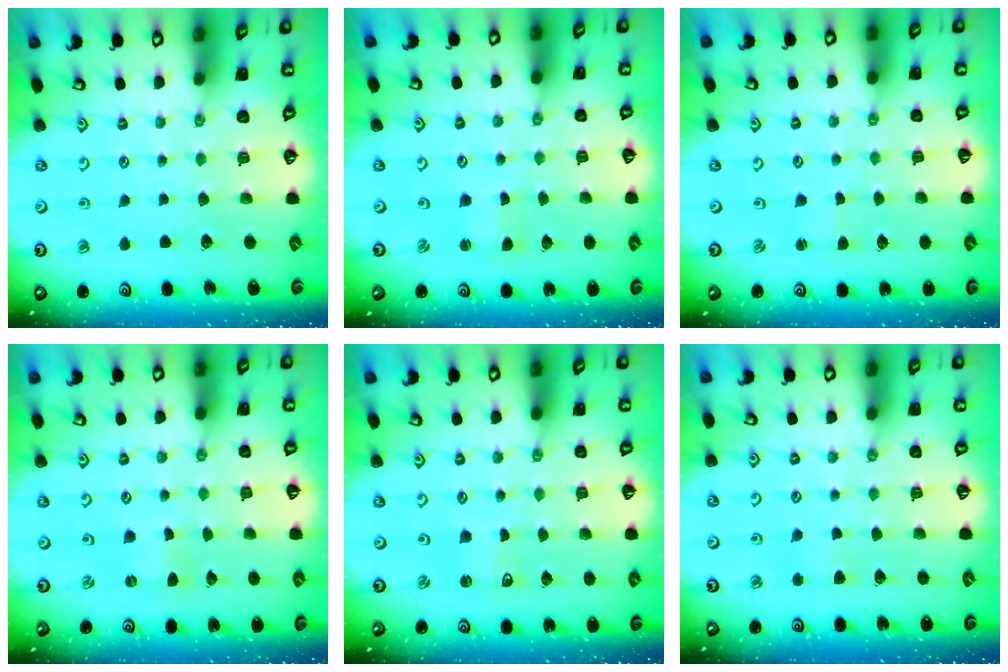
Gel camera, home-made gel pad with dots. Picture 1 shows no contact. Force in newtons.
{"total": 1.1, "press": 1.1, "slide": 0.2}
{"total": 0.8, "press": 0.8, "slide": 0.1}
{"total": 0.0}
{"total": 1.4, "press": 1.4, "slide": 0.0}
{"total": 3.3, "press": 3.3, "slide": 0.5}